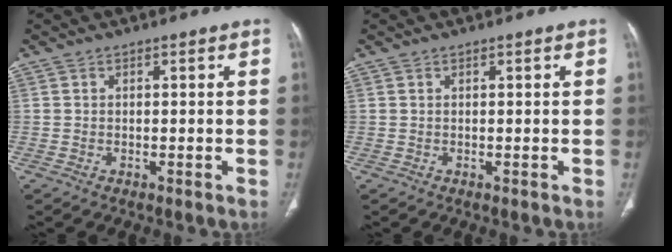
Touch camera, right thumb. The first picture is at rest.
{"total": 0.0}